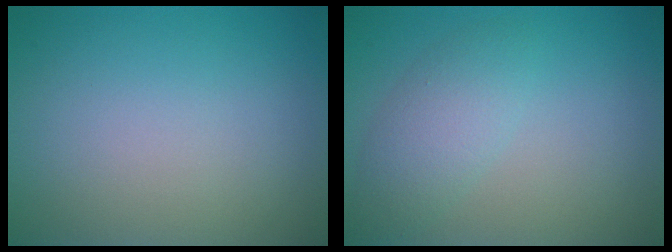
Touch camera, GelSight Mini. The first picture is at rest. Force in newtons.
{"total": 3.1, "press": 3.1, "slide": 0.1}